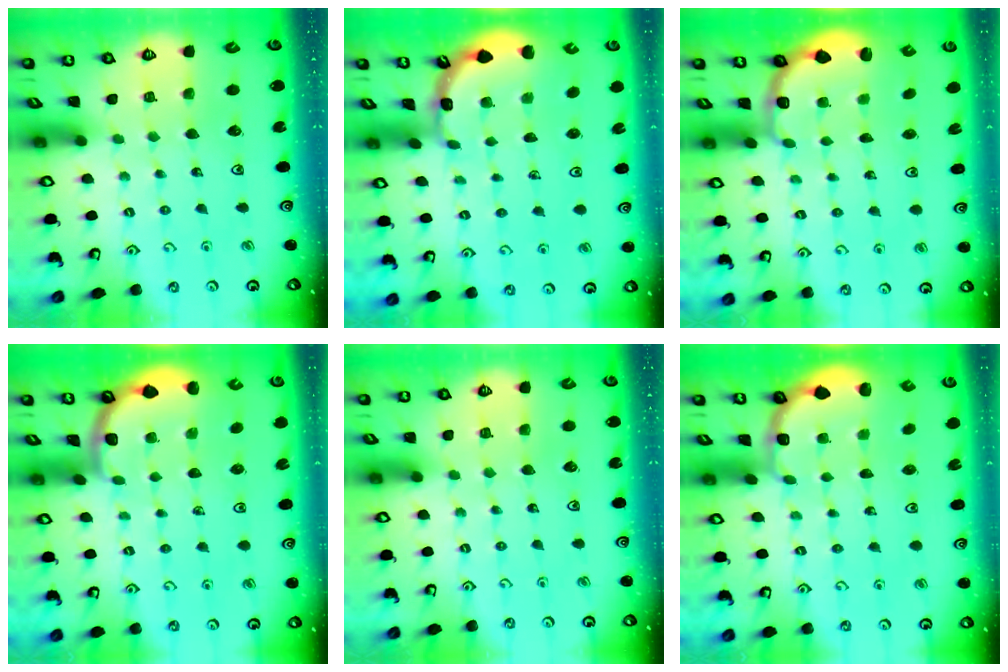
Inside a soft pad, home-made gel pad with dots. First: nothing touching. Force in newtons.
{"total": 1.7, "press": 1.7, "slide": 0.0}
{"total": 3.0, "press": 2.2, "slide": 2.0}
{"total": 1.9, "press": 1.9, "slide": 0.0}
{"total": 0.0}
{"total": 2.0, "press": 1.8, "slide": 0.7}